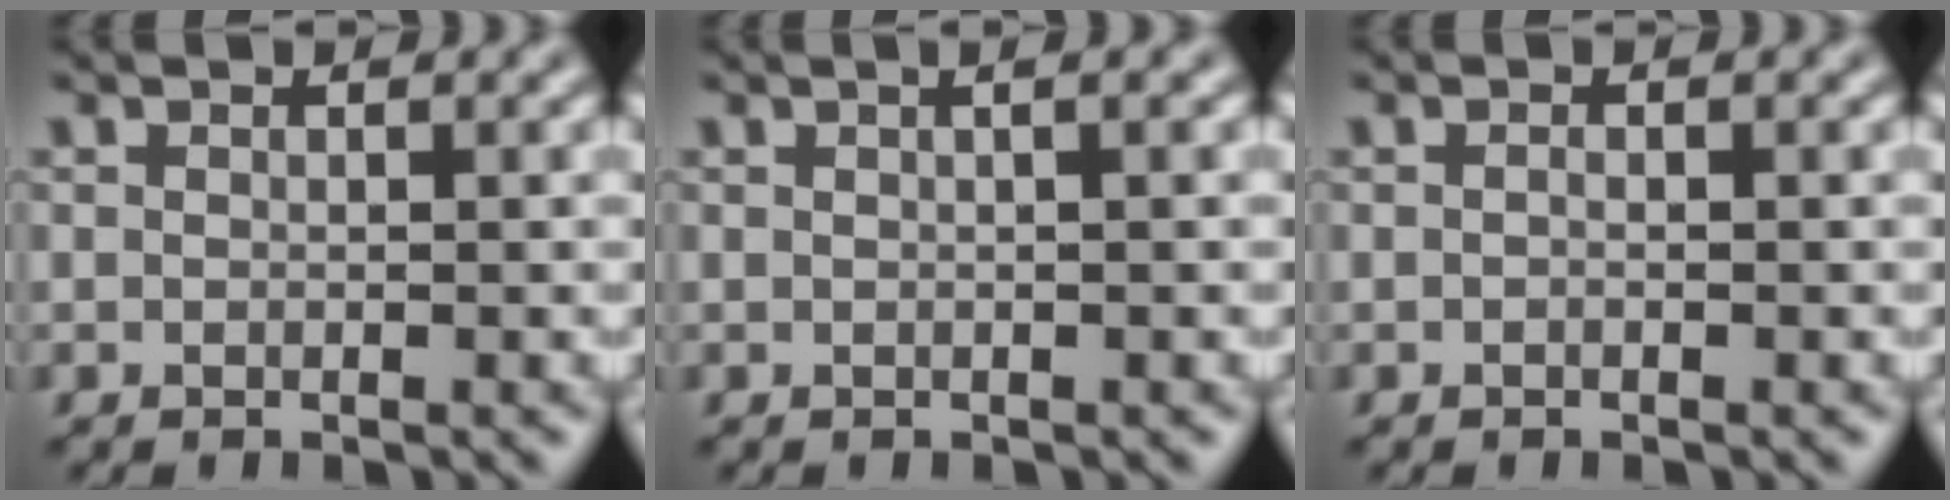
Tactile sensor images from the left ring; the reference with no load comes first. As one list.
[{"total": 2.0, "force": [0.7, 0.8, 1.7], "torque": [-0.015, 0.004, -0.006]}, {"total": 0.0}]